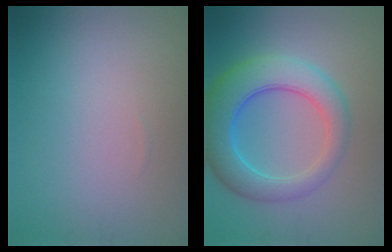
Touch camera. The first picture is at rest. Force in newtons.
{"total": 7.1, "press": 7.1, "slide": 0.1}